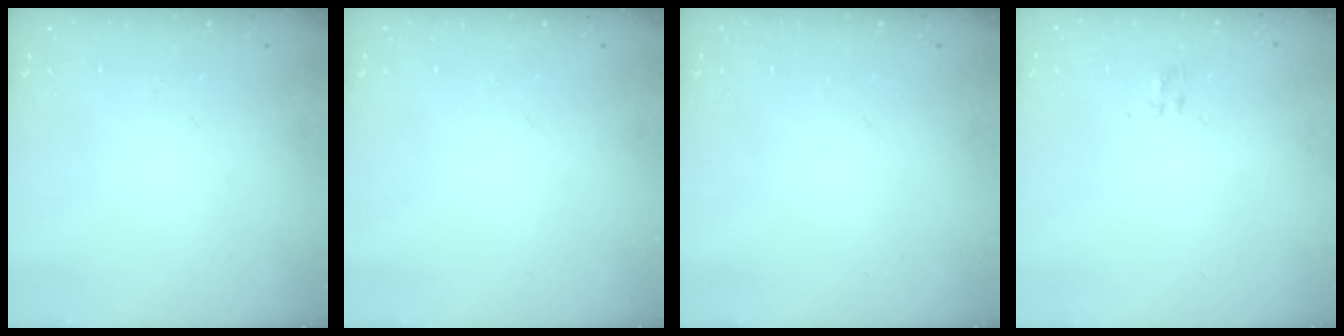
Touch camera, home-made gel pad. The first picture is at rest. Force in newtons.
{"total": 0.0}
{"total": 0.0}
{"total": 1.9, "press": 1.5, "slide": 1.1}